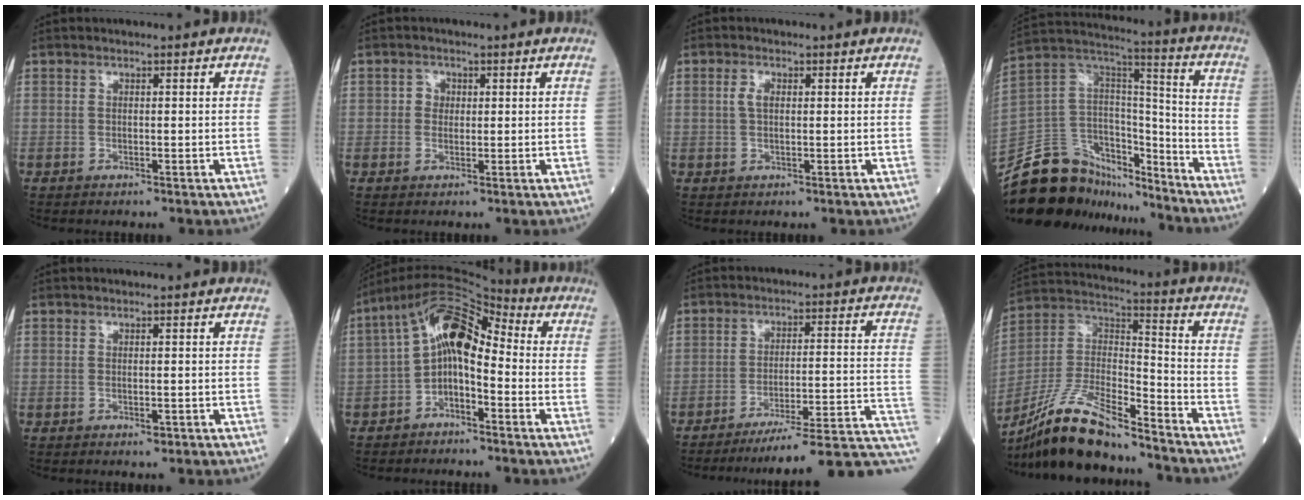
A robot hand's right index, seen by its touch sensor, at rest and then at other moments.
{"total": 1.8, "force": [0.3, 1.6, 0.7], "torque": [-0.007, 0.004, 0.002]}
{"total": 2.0, "force": [0.4, 0.9, 1.7], "torque": [-0.035, 0.004, 0.007]}
{"total": 22.4, "force": [-19.2, 9.0, 7.4], "torque": [-0.162, 0.053, -0.322]}
{"total": 0.7, "force": [-0.3, 0.3, 0.5], "torque": [-0.007, -0.001, -0.003]}
{"total": 10.1, "force": [-0.4, 5.1, 8.7], "torque": [-0.145, 0.047, -0.015]}
{"total": 18.7, "force": [-16.3, -0.6, 9.2], "torque": [-0.059, 0.013, -0.221]}
{"total": 16.9, "force": [-14.9, 2.4, 7.6], "torque": [-0.157, 0.005, -0.279]}